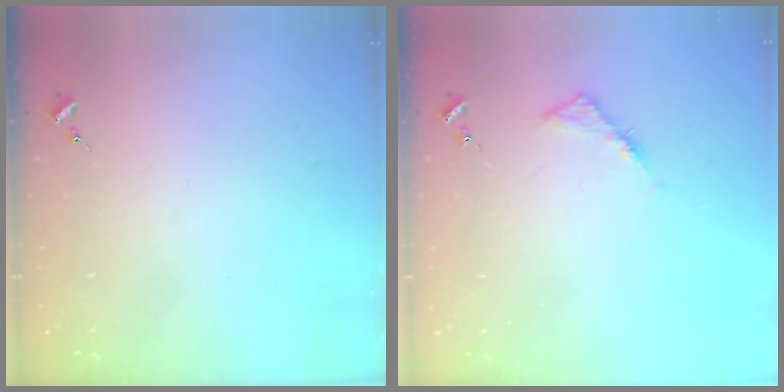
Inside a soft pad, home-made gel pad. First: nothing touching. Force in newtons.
{"total": 4.1, "press": 4.0, "slide": 0.5}